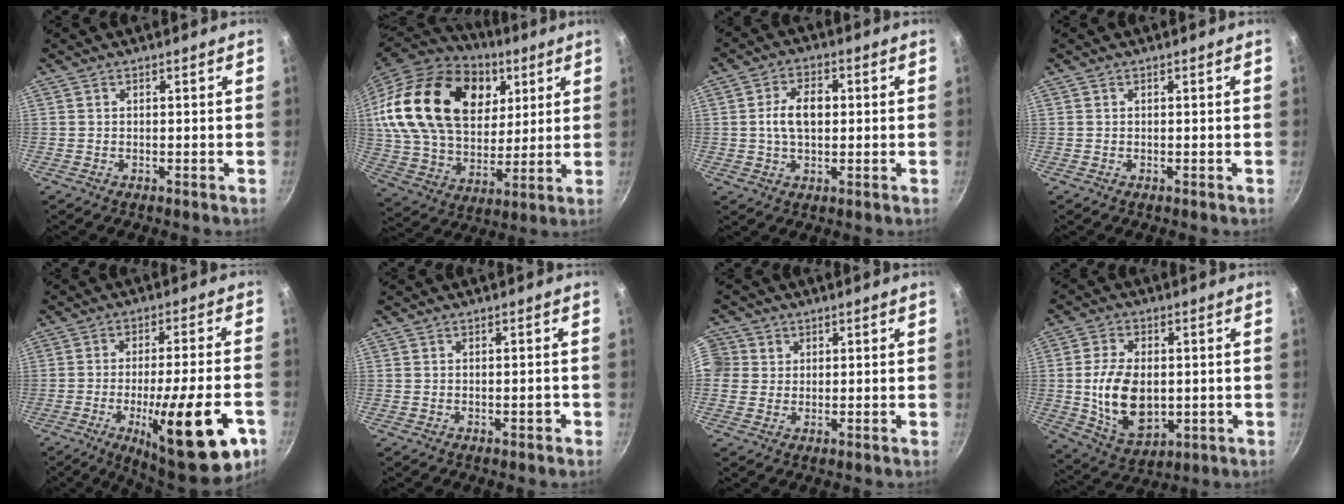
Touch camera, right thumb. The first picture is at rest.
{"total": 31.9, "force": [11.3, 20.9, 21.2], "torque": [-0.378, -0.009, 0.199]}
{"total": 7.5, "force": [0.6, 4.6, 5.9], "torque": [-0.089, 0.013, 0.005]}
{"total": 0.0}
{"total": 21.2, "force": [-8.3, 4.9, 18.9], "torque": [-0.250, 0.017, -0.114]}
{"total": 1.1, "force": [-0.5, 0.6, 0.8], "torque": [-0.005, 0.006, -0.007]}
{"total": 6.8, "force": [1.8, 6.3, 1.8], "torque": [-0.018, 0.008, 0.025]}
{"total": 13.6, "force": [-0.1, 8.8, 10.4], "torque": [-0.175, -0.008, 0.013]}